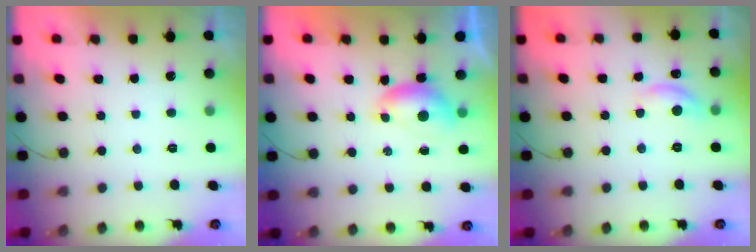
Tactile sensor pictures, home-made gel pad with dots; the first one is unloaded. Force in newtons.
{"total": 6.1, "press": 6.0, "slide": 0.9}
{"total": 9.1, "press": 9.1, "slide": 0.5}